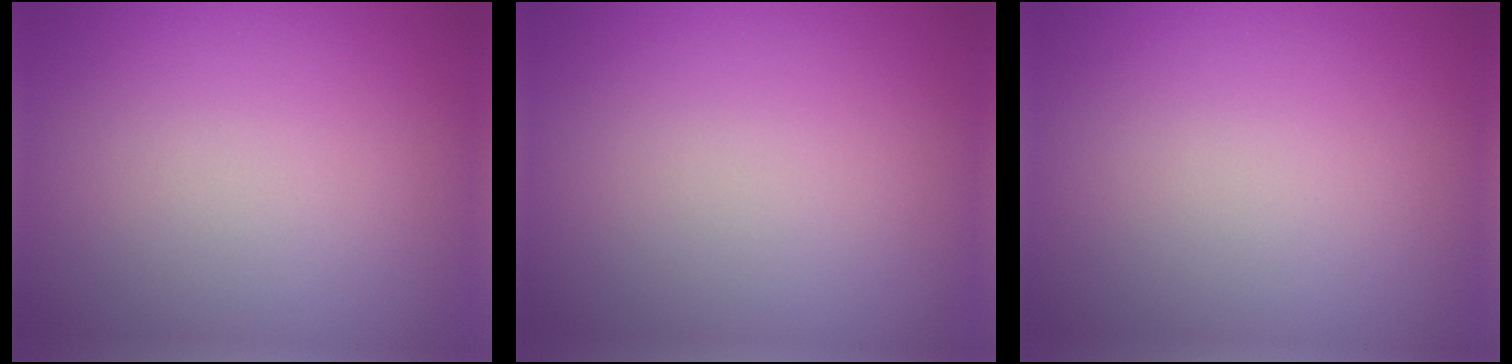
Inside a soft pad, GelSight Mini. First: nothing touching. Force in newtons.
{"total": 0.0}
{"total": 0.0}